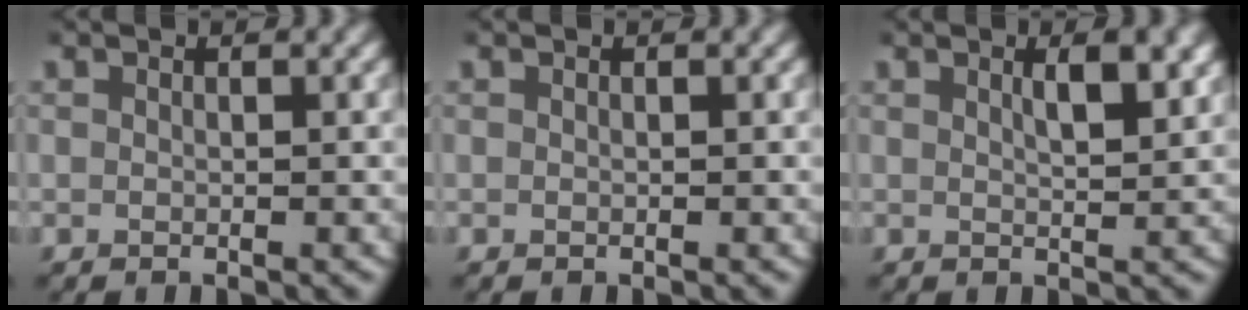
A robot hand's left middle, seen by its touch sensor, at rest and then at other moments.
{"total": 0.0}
{"total": 2.5, "force": [1.2, 0.5, 2.2], "torque": [-0.034, -0.004, 0.022]}